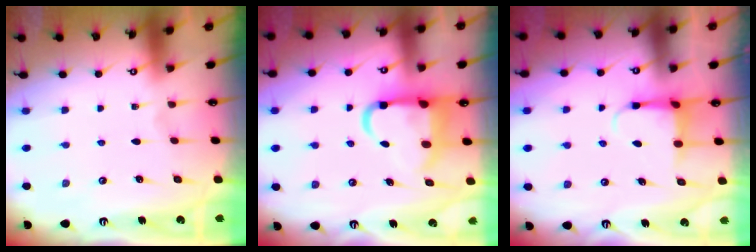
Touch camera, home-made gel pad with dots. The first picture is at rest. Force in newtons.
{"total": 10.7, "press": 10.6, "slide": 1.4}
{"total": 4.3, "press": 4.3, "slide": 0.5}